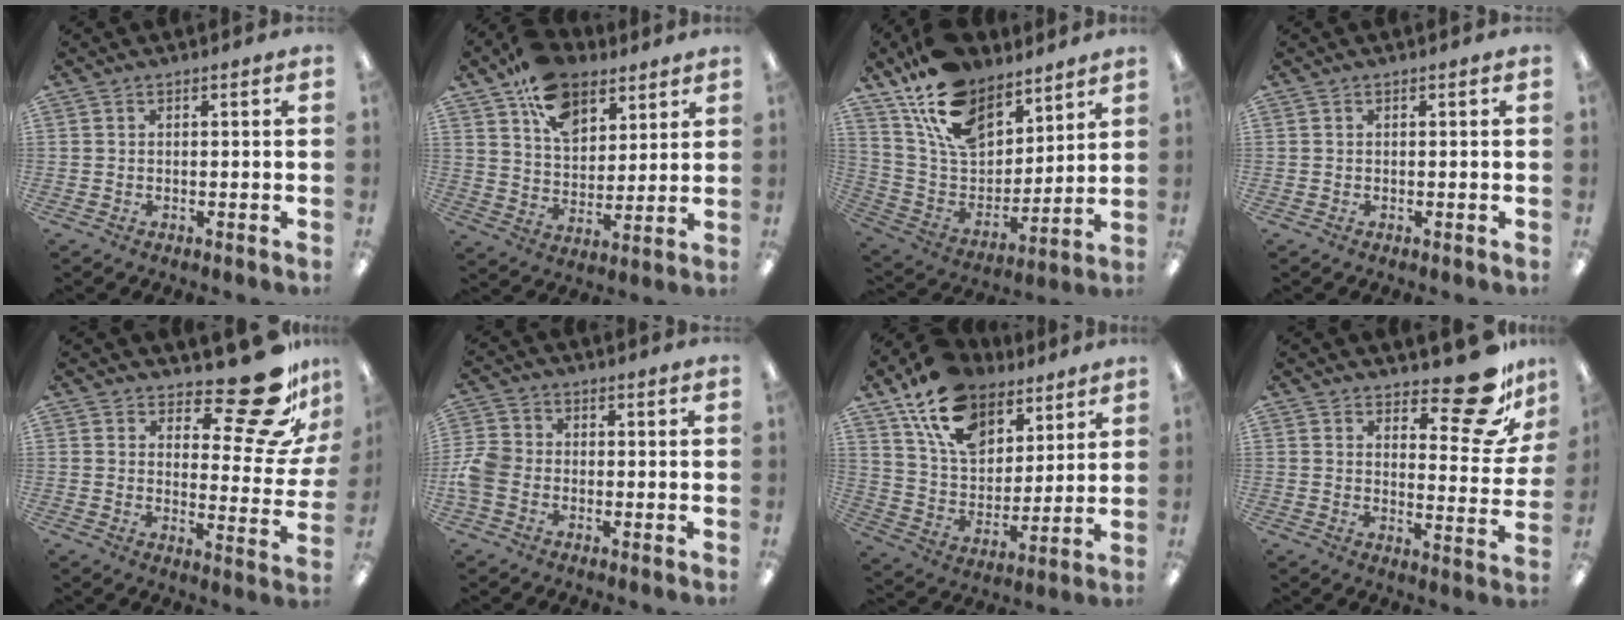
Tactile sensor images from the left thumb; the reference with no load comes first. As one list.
[{"total": 14.4, "force": [9.1, 9.0, 6.7], "torque": [-0.114, -0.040, 0.171]}, {"total": 18.3, "force": [12.4, 10.4, 8.6], "torque": [-0.181, -0.059, 0.234]}, {"total": 0.0}, {"total": 18.3, "force": [13.1, 6.3, 11.2], "torque": [-0.142, -0.099, 0.217]}, {"total": 6.3, "force": [-1.7, 4.9, 3.5], "torque": [-0.077, 0.016, -0.030]}, {"total": 17.4, "force": [11.6, 10.1, 8.1], "torque": [-0.151, -0.055, 0.216]}, {"total": 14.8, "force": [11.0, 4.8, 8.7], "torque": [-0.104, -0.080, 0.183]}]